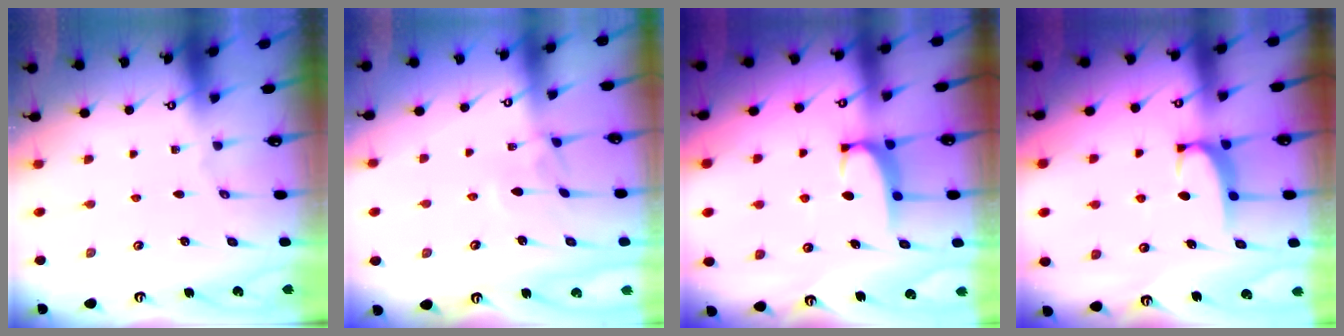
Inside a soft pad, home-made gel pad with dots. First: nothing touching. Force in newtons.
{"total": 4.1, "press": 4.0, "slide": 0.4}
{"total": 1.9, "press": 1.8, "slide": 0.5}
{"total": 1.8, "press": 1.7, "slide": 0.4}